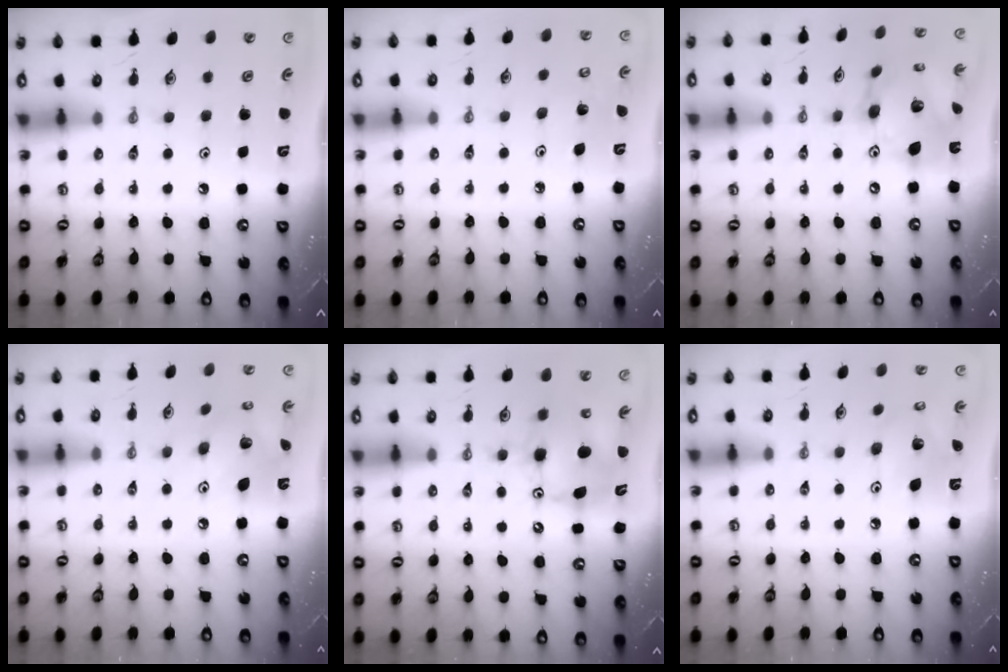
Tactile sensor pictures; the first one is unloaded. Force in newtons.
{"total": 4.0, "press": 3.9, "slide": 0.9}
{"total": 17.3, "press": 17.3, "slide": 1.6}
{"total": 10.8, "press": 10.7, "slide": 1.0}
{"total": 9.1, "press": 9.1, "slide": 0.8}
{"total": 7.3, "press": 7.3, "slide": 0.1}